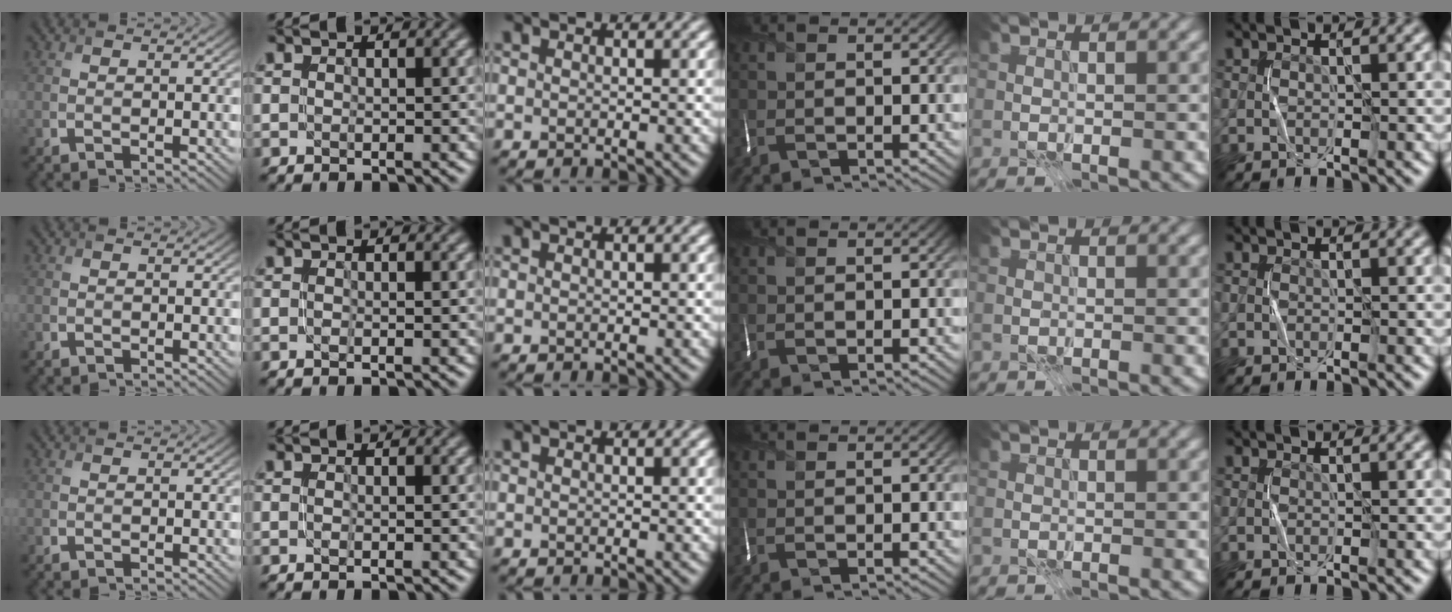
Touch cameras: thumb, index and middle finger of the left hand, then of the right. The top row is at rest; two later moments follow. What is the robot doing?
{"motion": "fold", "object": "scarf"}